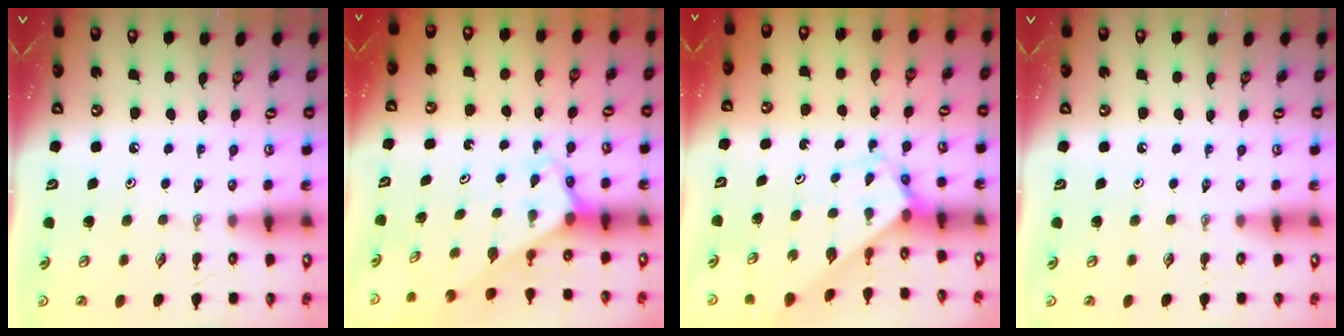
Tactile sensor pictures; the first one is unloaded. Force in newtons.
{"total": 2.5, "press": 2.5, "slide": 0.2}
{"total": 2.9, "press": 2.9, "slide": 0.2}
{"total": 0.0}